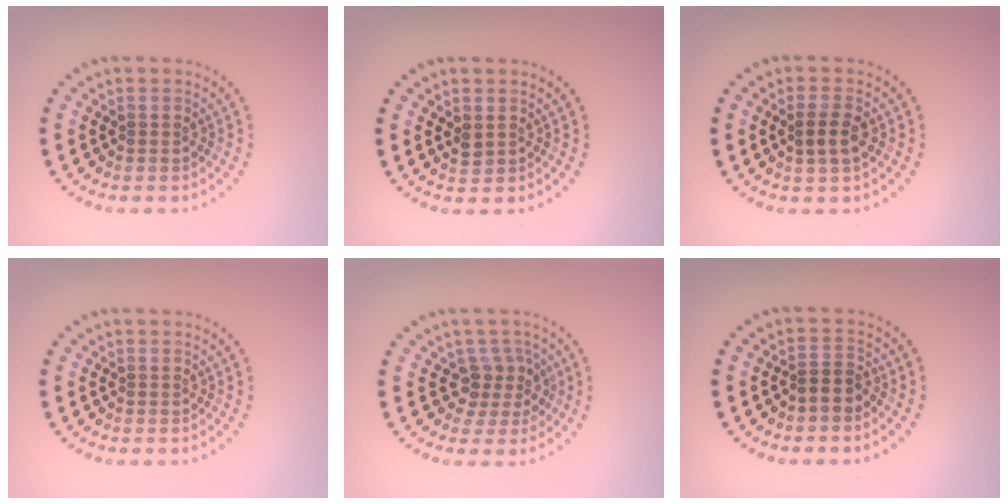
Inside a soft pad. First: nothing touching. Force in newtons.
{"total": 1.1, "press": 1.1, "slide": 0.2}
{"total": 2.2, "press": 2.1, "slide": 0.6}
{"total": 0.0}
{"total": 2.6, "press": 2.0, "slide": 1.6}
{"total": 1.5, "press": 1.0, "slide": 1.0}